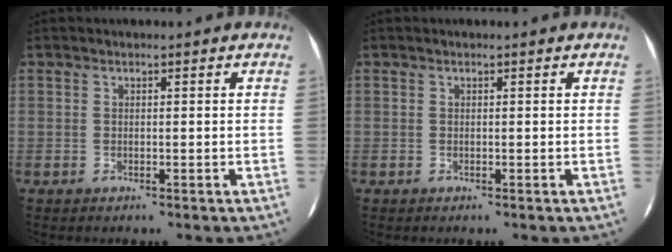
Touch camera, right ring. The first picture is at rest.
{"total": 0.0}